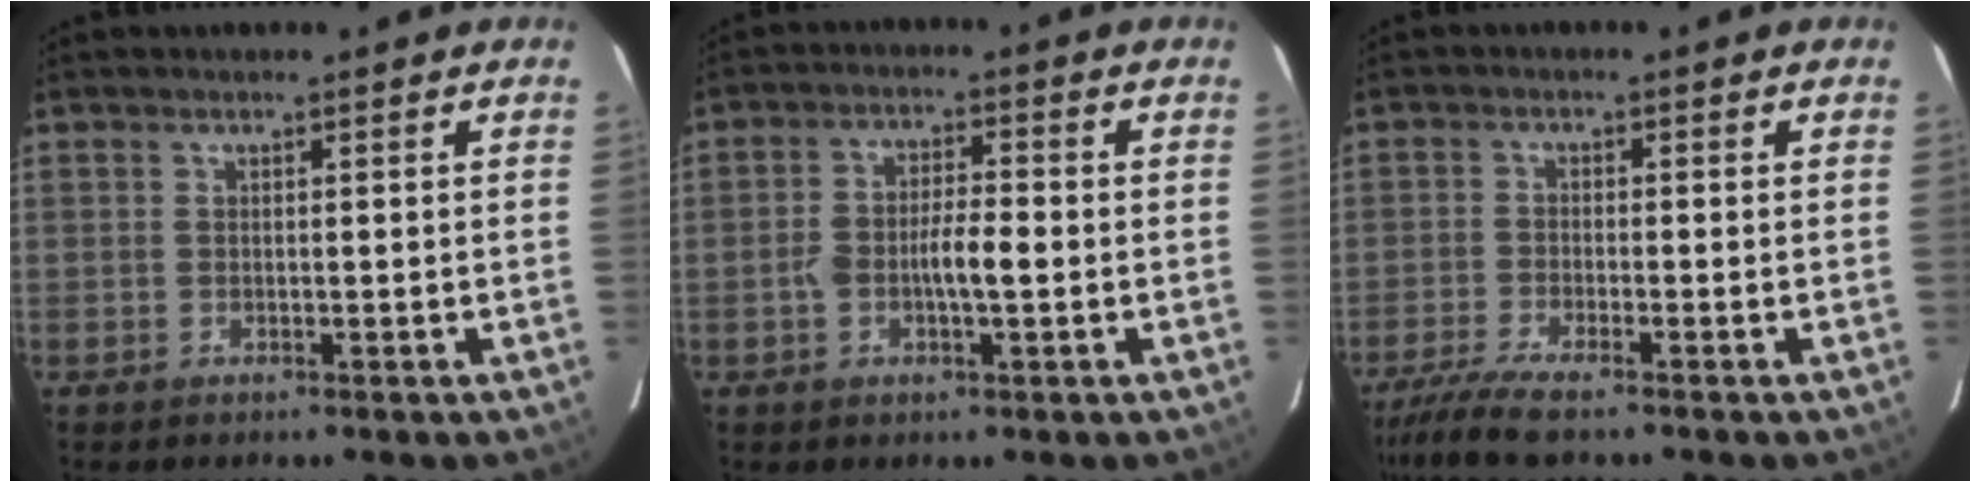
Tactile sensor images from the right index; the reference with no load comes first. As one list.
[{"total": 5.9, "force": [-1.1, 1.8, 5.5], "torque": [-0.109, 0.011, -0.018]}, {"total": 6.7, "force": [-5.2, 0.1, 4.2], "torque": [-0.075, -0.017, -0.091]}]